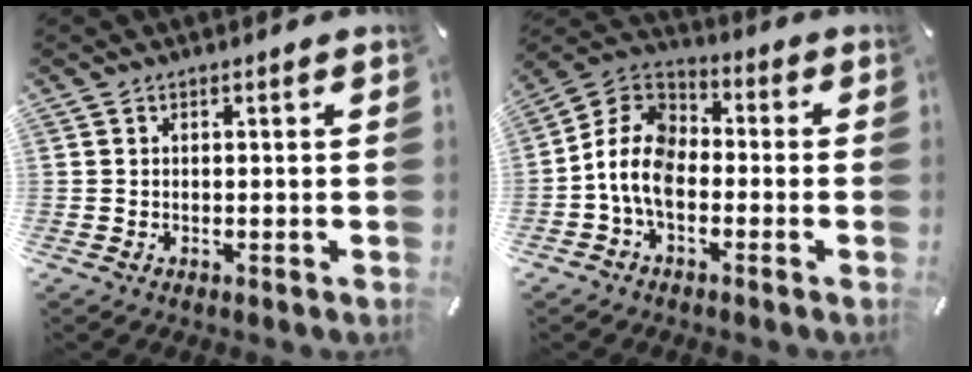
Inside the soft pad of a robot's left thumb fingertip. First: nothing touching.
{"total": 10.1, "force": [-4.1, 6.9, 6.2], "torque": [-0.152, 0.011, -0.085]}